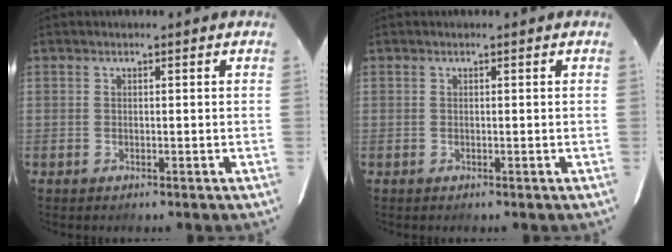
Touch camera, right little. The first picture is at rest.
{"total": 0.0}